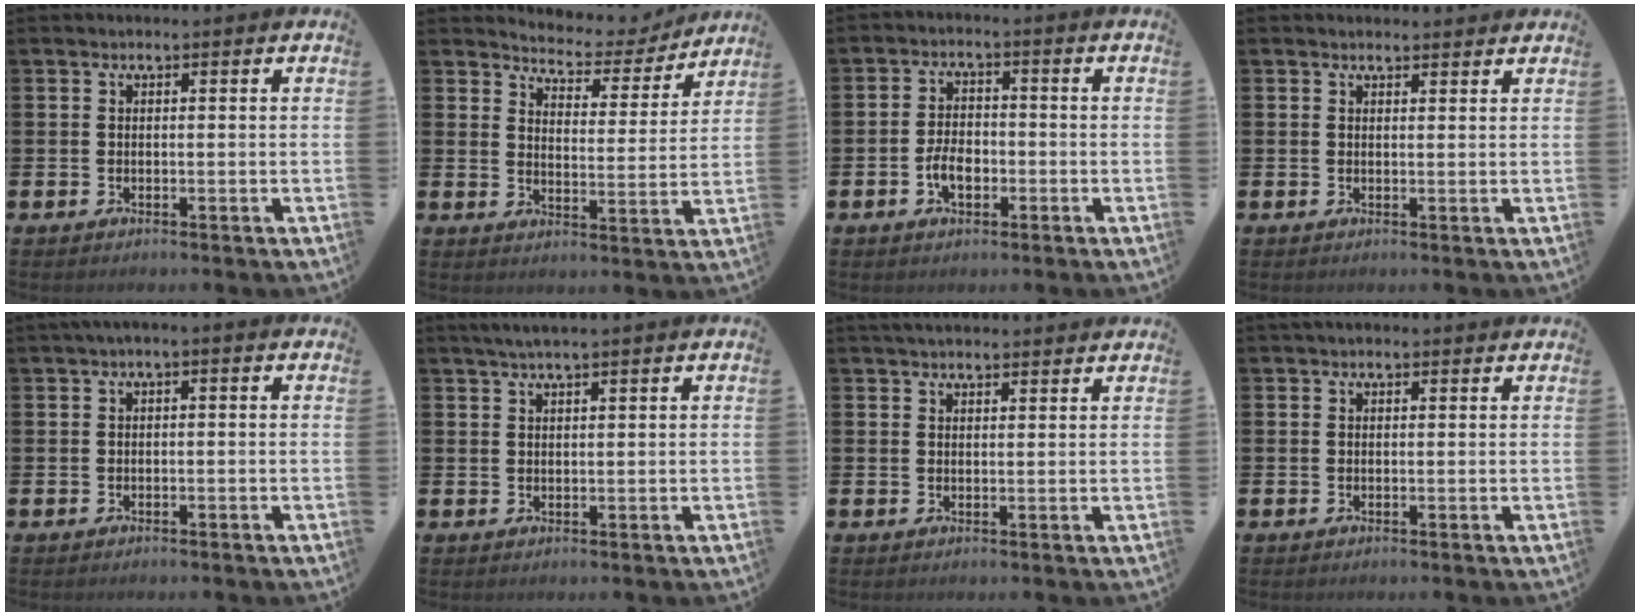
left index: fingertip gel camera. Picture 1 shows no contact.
{"total": 4.9, "force": [4.8, 1.2, 0.3], "torque": [-0.015, -0.049, 0.074]}
{"total": 3.8, "force": [-1.3, 2.3, 2.8], "torque": [-0.036, 0.000, -0.027]}
{"total": 1.4, "force": [1.4, 0.3, 0.0], "torque": [0.012, -0.007, 0.022]}
{"total": 1.0, "force": [-0.7, 0.2, 0.7], "torque": [-0.014, 0.002, -0.013]}
{"total": 2.1, "force": [1.7, 0.0, 1.3], "torque": [-0.028, 0.004, 0.030]}
{"total": 2.8, "force": [2.7, 0.4, 0.6], "torque": [-0.012, -0.006, 0.048]}
{"total": 0.8, "force": [0.7, 0.3, 0.4], "torque": [0.004, -0.001, 0.009]}